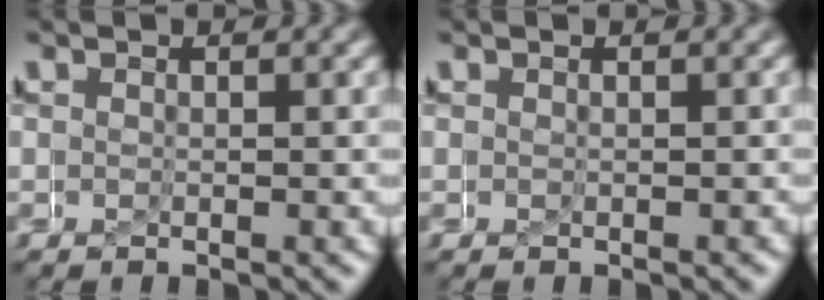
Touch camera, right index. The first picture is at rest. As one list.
[{"total": 0.0}]